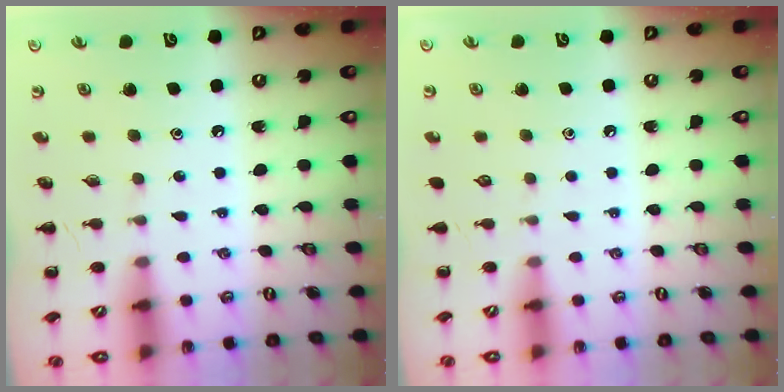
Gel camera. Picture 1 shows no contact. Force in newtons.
{"total": 0.0}